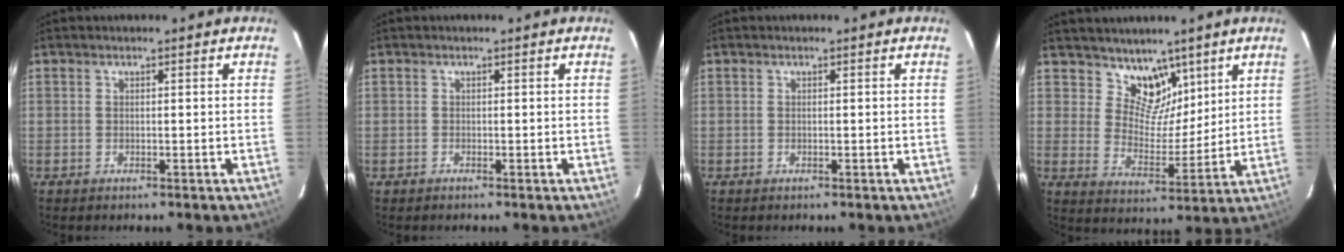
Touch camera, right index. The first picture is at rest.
{"total": 0.6, "force": [-0.3, 0.5, -0.1], "torque": [0.000, 0.003, -0.007]}
{"total": 0.0}
{"total": 8.3, "force": [6.0, 5.3, 2.3], "torque": [-0.021, -0.017, 0.108]}